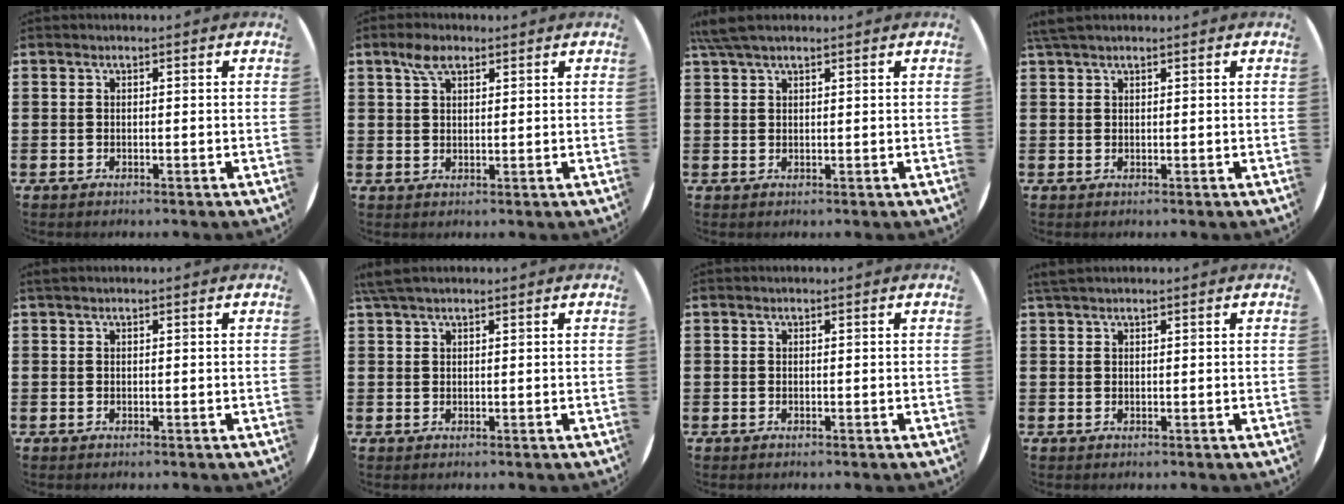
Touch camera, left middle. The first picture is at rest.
{"total": 3.5, "force": [2.3, 1.6, 2.1], "torque": [-0.038, 0.005, 0.039]}
{"total": 2.8, "force": [2.2, 0.7, 1.7], "torque": [-0.038, 0.005, 0.041]}
{"total": 1.3, "force": [1.1, 0.2, 0.6], "torque": [-0.014, 0.003, 0.021]}
{"total": 0.0}
{"total": 1.8, "force": [1.4, 0.3, 1.0], "torque": [-0.023, 0.004, 0.026]}
{"total": 0.0}
{"total": 0.8, "force": [0.8, 0.0, 0.2], "torque": [-0.006, 0.002, 0.015]}